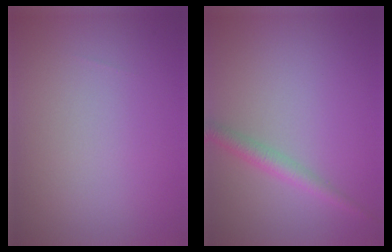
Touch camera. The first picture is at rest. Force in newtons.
{"total": 2.0, "press": 2.0, "slide": 0.1}